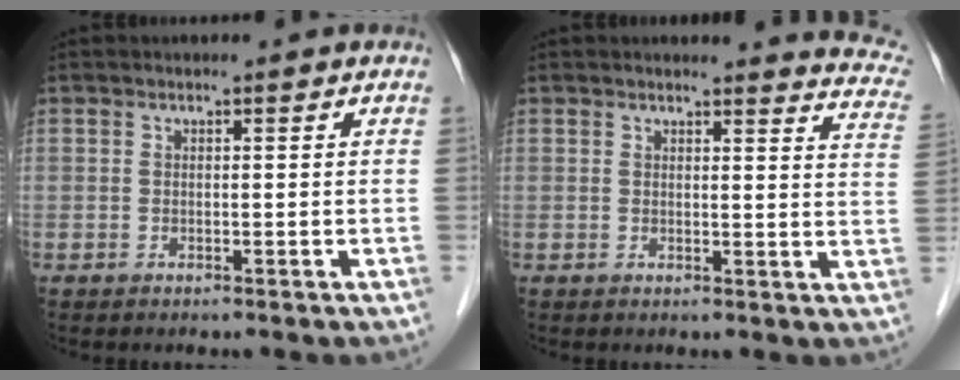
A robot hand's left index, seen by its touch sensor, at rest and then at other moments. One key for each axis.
{"total": 9.7, "fx": 9.6, "fy": 0.9, "fz": 1.2, "tx": 0.019, "ty": -0.075, "tz": 0.064}